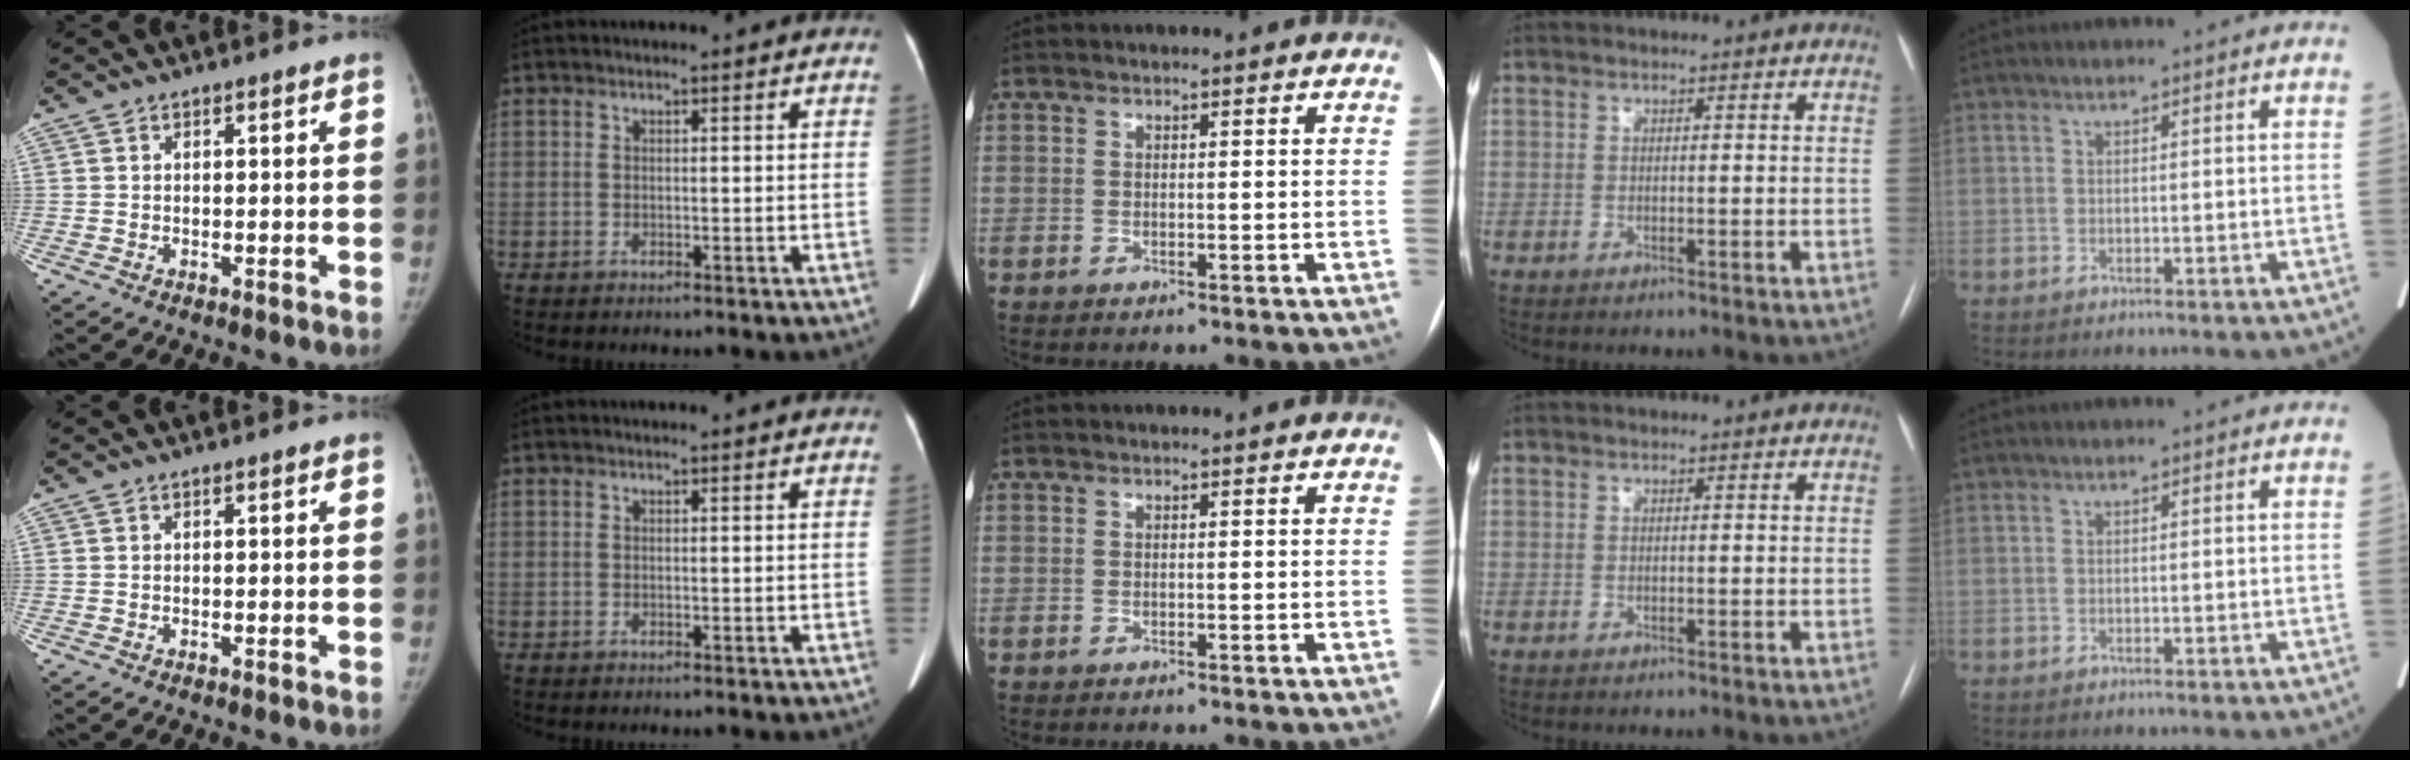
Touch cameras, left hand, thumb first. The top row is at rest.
{}